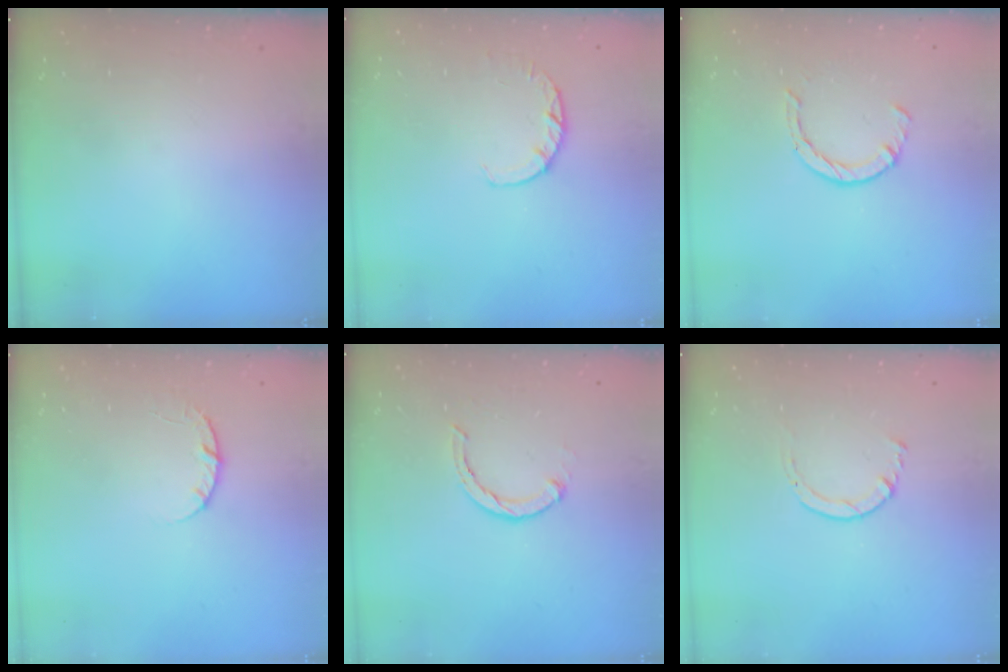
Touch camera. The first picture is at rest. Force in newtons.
{"total": 3.0, "press": 2.9, "slide": 0.4}
{"total": 4.1, "press": 4.0, "slide": 0.4}
{"total": 3.2, "press": 3.1, "slide": 0.5}
{"total": 2.4, "press": 2.4, "slide": 0.4}
{"total": 2.0, "press": 1.9, "slide": 0.3}